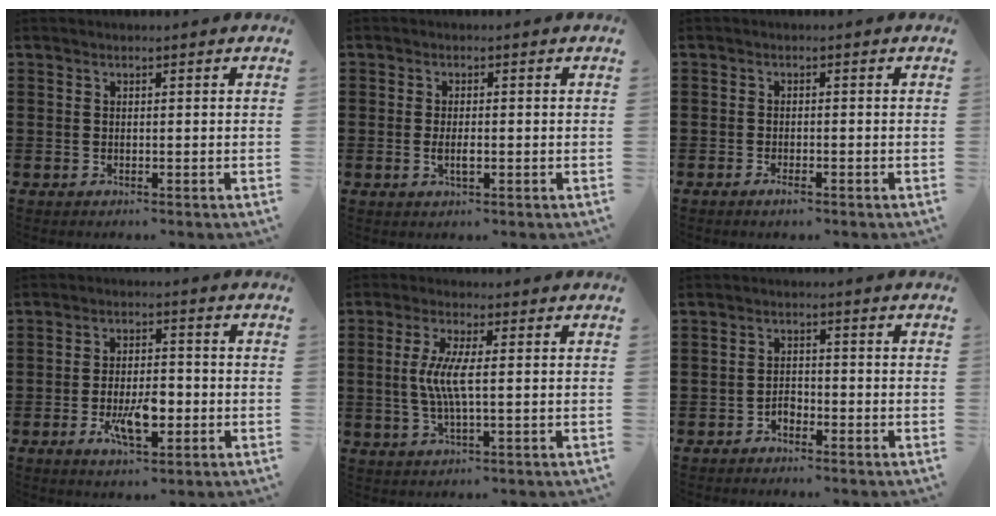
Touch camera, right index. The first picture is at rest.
{"total": 2.6, "force": [-0.5, 0.8, 2.4], "torque": [-0.043, 0.000, -0.009]}
{"total": 1.3, "force": [-0.9, 0.3, 0.8], "torque": [-0.018, -0.007, -0.016]}
{"total": 7.2, "force": [-2.4, 3.0, 6.1], "torque": [-0.111, -0.002, -0.044]}
{"total": 5.8, "force": [0.1, 1.2, 5.6], "torque": [-0.125, -0.008, -0.009]}
{"total": 2.0, "force": [-1.6, 1.1, 0.7], "torque": [-0.020, 0.004, -0.034]}